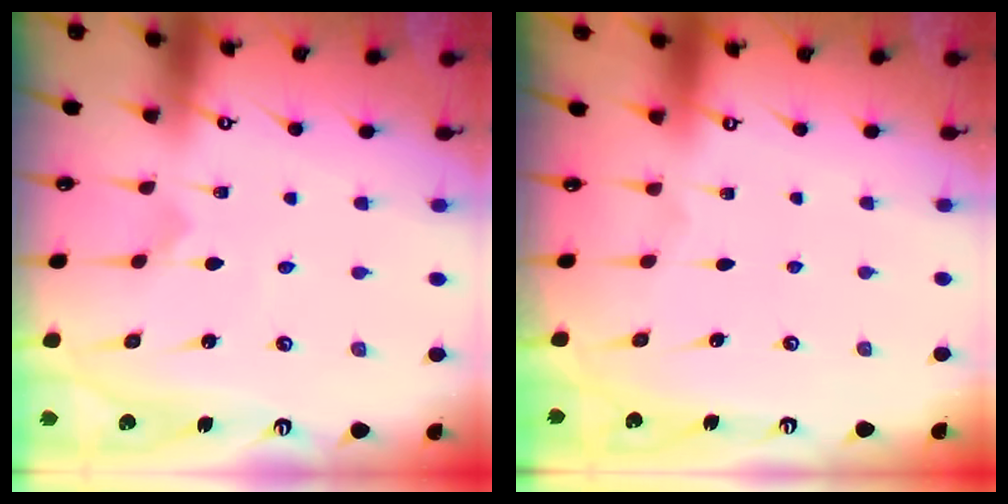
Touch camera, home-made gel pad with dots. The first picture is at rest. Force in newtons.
{"total": 0.0}